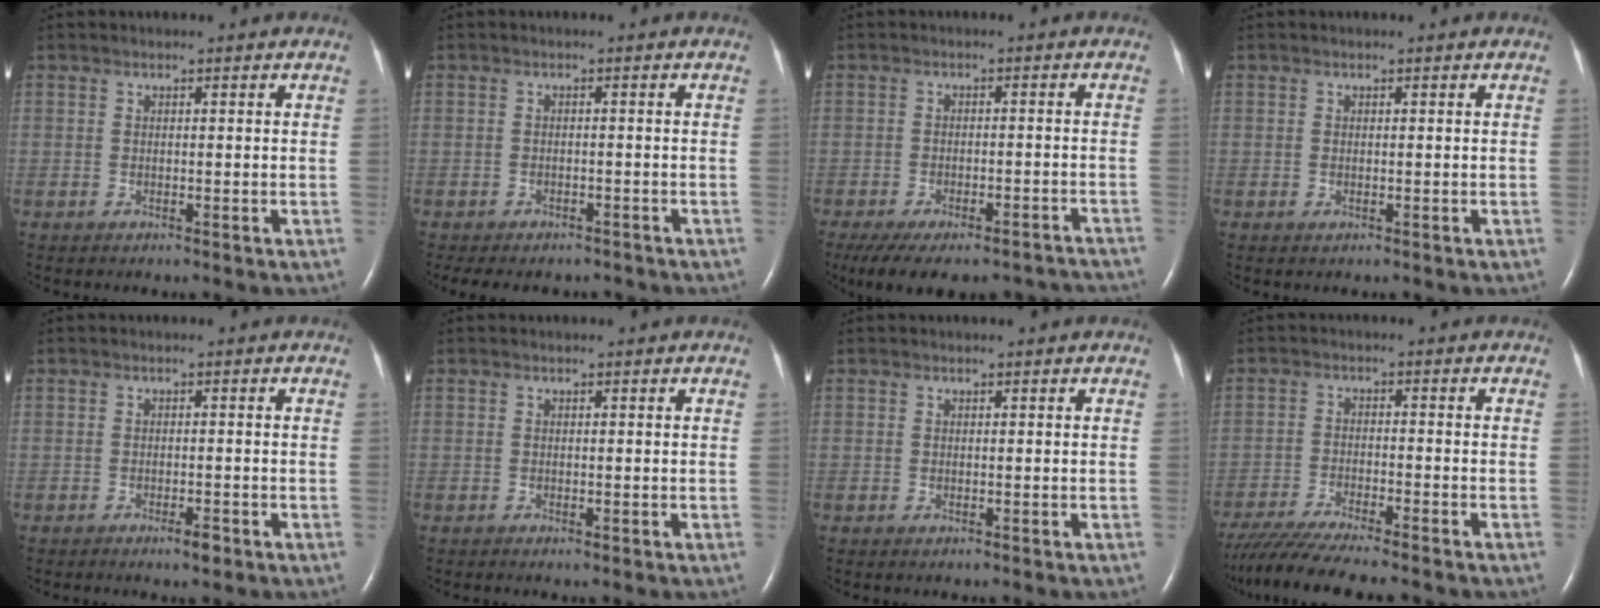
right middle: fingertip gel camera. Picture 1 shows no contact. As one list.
[{"total": 7.9, "force": [-6.7, 3.3, 2.4], "torque": [-0.038, -0.001, -0.079]}, {"total": 18.3, "force": [-15.3, 5.8, 8.2], "torque": [-0.132, -0.010, -0.191]}, {"total": 0.6, "force": [-0.1, 0.3, 0.5], "torque": [-0.014, -0.003, 0.002]}, {"total": 1.7, "force": [-1.0, 0.4, 1.3], "torque": [-0.022, -0.003, -0.013]}, {"total": 0.0}, {"total": 0.0}, {"total": 12.1, "force": [-10.4, 0.5, 6.2], "torque": [-0.099, -0.027, -0.164]}]